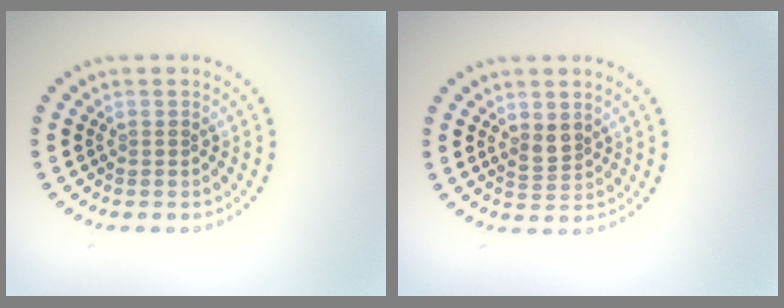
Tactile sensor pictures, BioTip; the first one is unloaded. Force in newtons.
{"total": 1.7, "press": 1.4, "slide": 0.8}